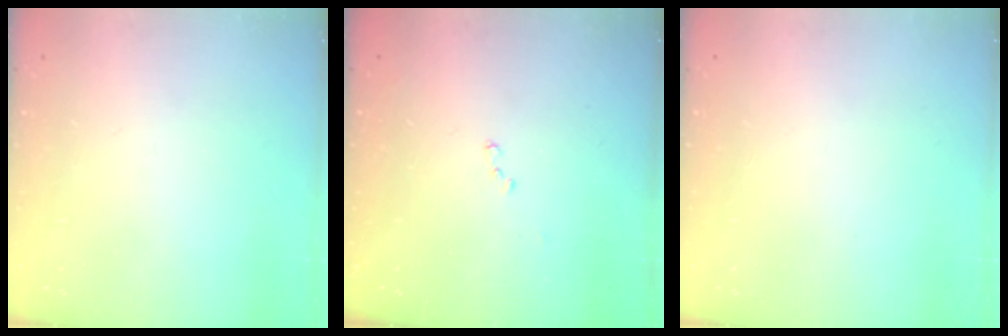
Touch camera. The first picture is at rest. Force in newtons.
{"total": 8.1, "press": 8.0, "slide": 1.1}
{"total": 0.0}